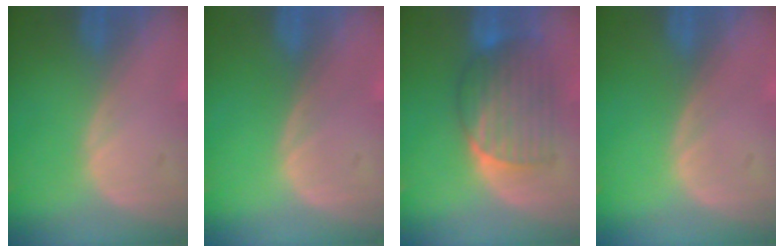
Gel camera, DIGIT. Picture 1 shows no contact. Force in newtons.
{"total": 0.0}
{"total": 7.1, "press": 7.1, "slide": 0.3}
{"total": 0.0}